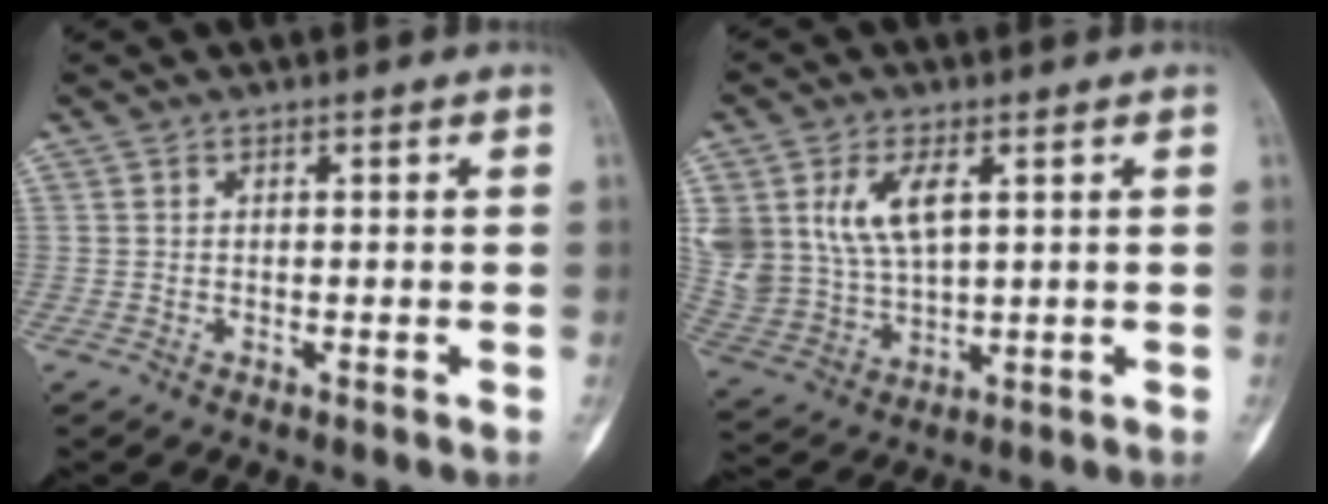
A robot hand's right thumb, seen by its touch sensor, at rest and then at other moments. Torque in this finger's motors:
{"motor_torque": [0.26, 0.40, 0.23, -0.13, 0.14]}